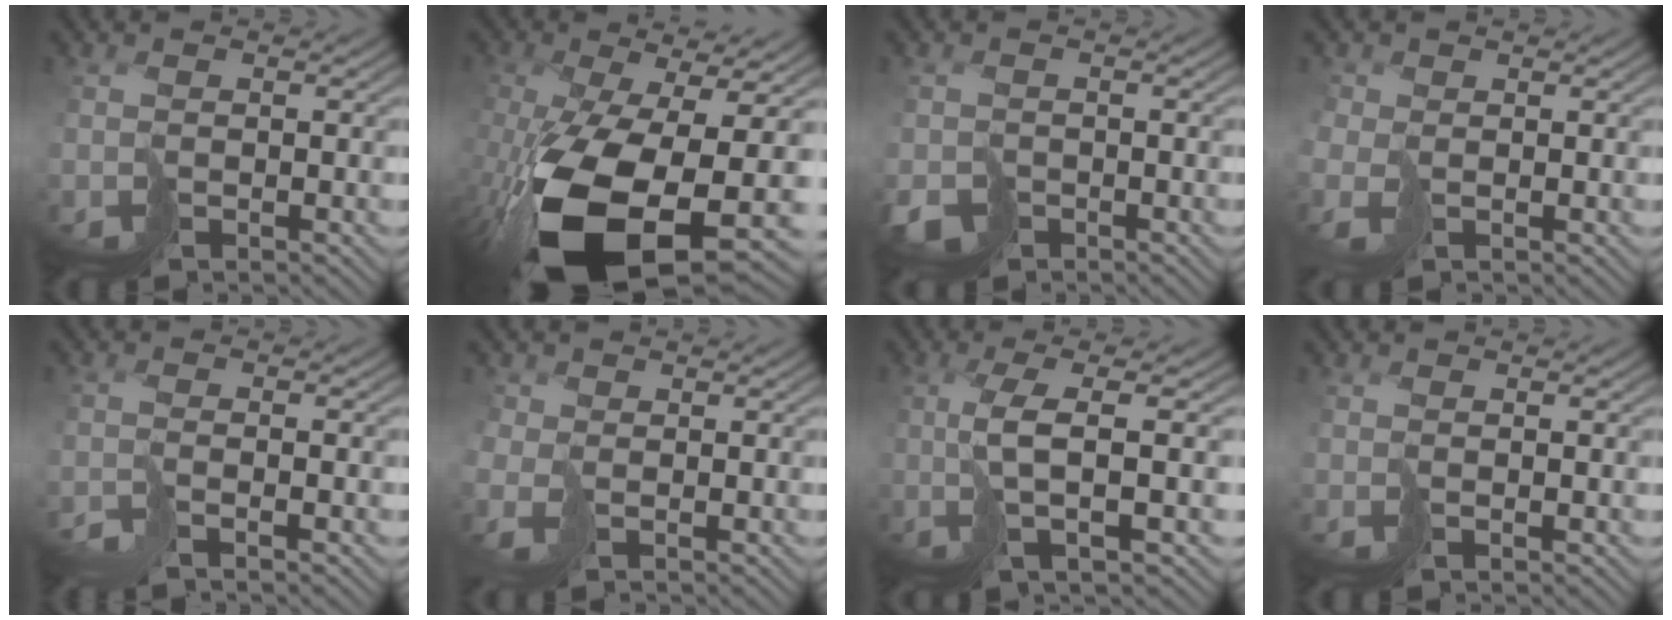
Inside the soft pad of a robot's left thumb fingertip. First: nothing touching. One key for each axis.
{"total": 17.4, "fx": -6.1, "fy": 8.0, "fz": 14.3, "tx": -0.318, "ty": -0.061, "tz": -0.077}
{"total": 2.4, "fx": -1.8, "fy": 1.6, "fz": 0.5, "tx": -0.005, "ty": -0.008, "tz": -0.036}
{"total": 2.9, "fx": -0.8, "fy": 2.1, "fz": 1.8, "tx": -0.061, "ty": -0.007, "tz": -0.021}
{"total": 2.0, "fx": -1.5, "fy": 0.1, "fz": 1.4, "tx": -0.027, "ty": -0.003, "tz": -0.044}
{"total": 2.6, "fx": -0.6, "fy": 1.9, "fz": 1.6, "tx": -0.057, "ty": -0.005, "tz": -0.016}
{"total": 6.3, "fx": 0.1, "fy": 1.4, "fz": 6.1, "tx": -0.114, "ty": 0.011, "tz": -0.004}
{"total": 0.8, "fx": 0.1, "fy": 0.0, "fz": 0.8, "tx": -0.020, "ty": -0.002, "tz": -0.001}